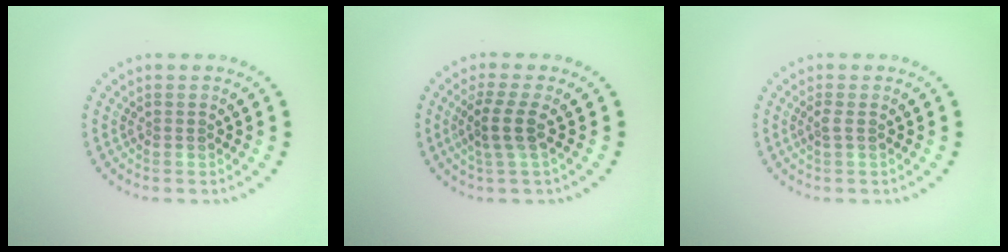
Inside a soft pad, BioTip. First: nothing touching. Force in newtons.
{"total": 2.5, "press": 2.0, "slide": 1.6}
{"total": 0.8, "press": 0.6, "slide": 0.5}